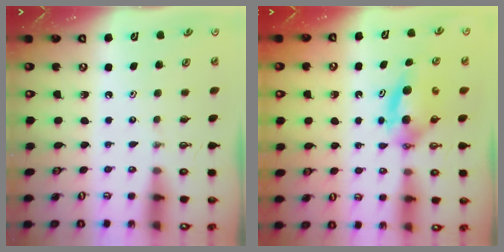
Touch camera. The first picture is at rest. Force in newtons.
{"total": 6.4, "press": 6.1, "slide": 2.0}